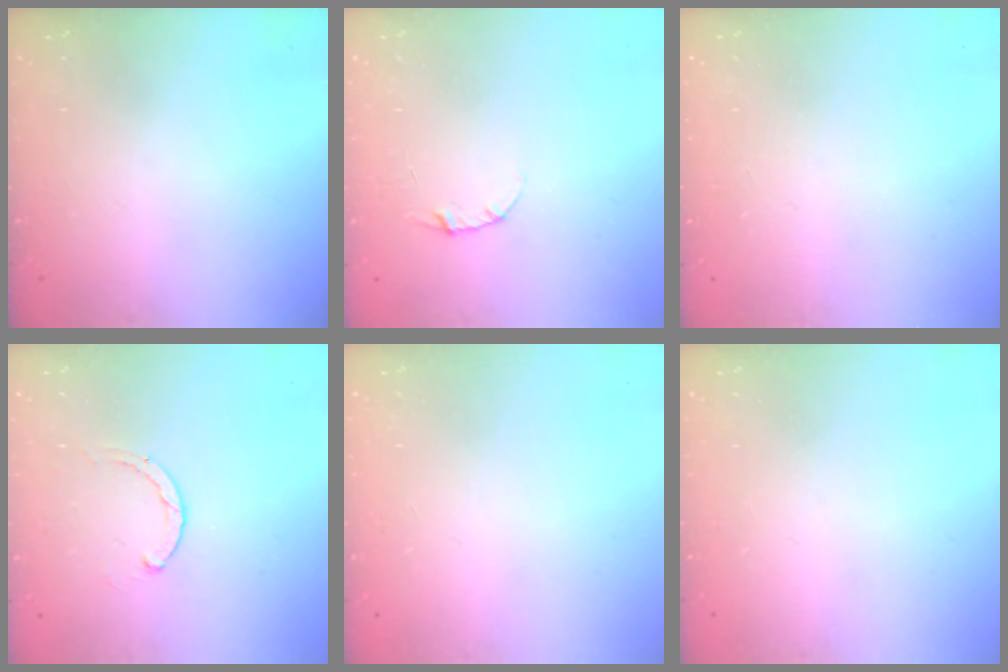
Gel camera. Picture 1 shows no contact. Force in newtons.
{"total": 3.3, "press": 3.2, "slide": 0.3}
{"total": 2.2, "press": 2.2, "slide": 0.1}
{"total": 1.1, "press": 1.0, "slide": 0.3}
{"total": 2.6, "press": 2.6, "slide": 0.2}
{"total": 0.0}